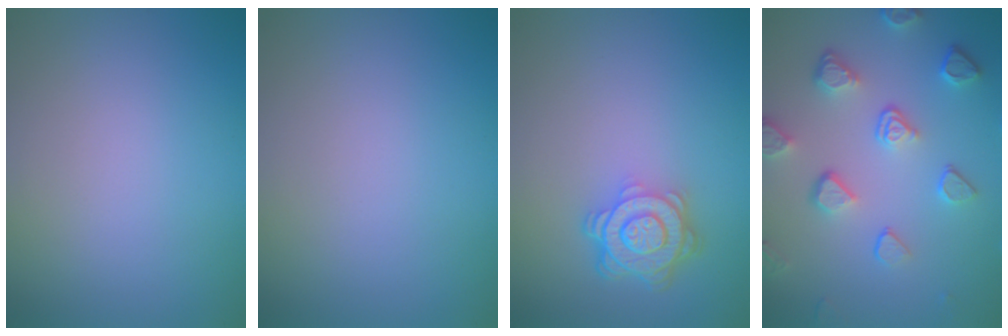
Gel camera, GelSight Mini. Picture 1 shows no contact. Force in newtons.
{"total": 0.0}
{"total": 4.7, "press": 3.6, "slide": 3.0}
{"total": 4.9, "press": 3.7, "slide": 3.2}